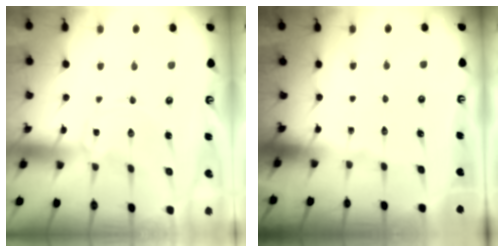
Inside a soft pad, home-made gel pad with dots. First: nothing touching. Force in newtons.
{"total": 0.0}